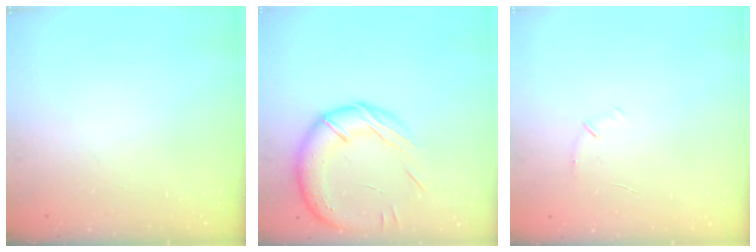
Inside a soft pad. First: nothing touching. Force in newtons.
{"total": 17.7, "press": 17.4, "slide": 3.2}
{"total": 4.3, "press": 4.2, "slide": 1.1}